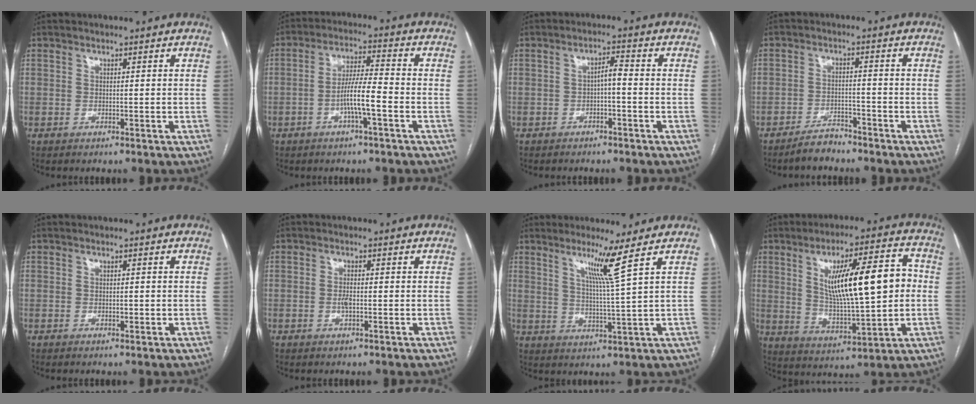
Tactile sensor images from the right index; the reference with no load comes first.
{"total": 6.8, "force": [-2.4, 0.5, 6.3], "torque": [-0.123, 0.009, -0.044]}
{"total": 2.5, "force": [-0.8, 0.5, 2.3], "torque": [-0.038, 0.010, -0.013]}
{"total": 3.6, "force": [-3.3, 1.1, 0.8], "torque": [-0.014, -0.001, -0.059]}
{"total": 0.9, "force": [-0.1, 0.5, 0.8], "torque": [-0.011, 0.000, 0.000]}
{"total": 1.8, "force": [-0.4, 0.6, 1.7], "torque": [-0.033, 0.001, -0.005]}
{"total": 6.1, "force": [3.4, -2.4, 4.4], "torque": [-0.081, -0.019, 0.067]}
{"total": 16.6, "force": [2.5, 3.3, 16.1], "torque": [-0.266, 0.021, 0.048]}